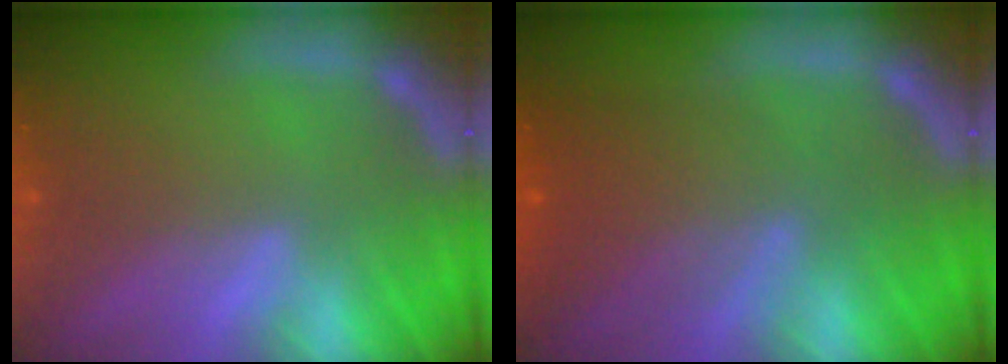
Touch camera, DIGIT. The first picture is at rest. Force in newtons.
{"total": 6.0}